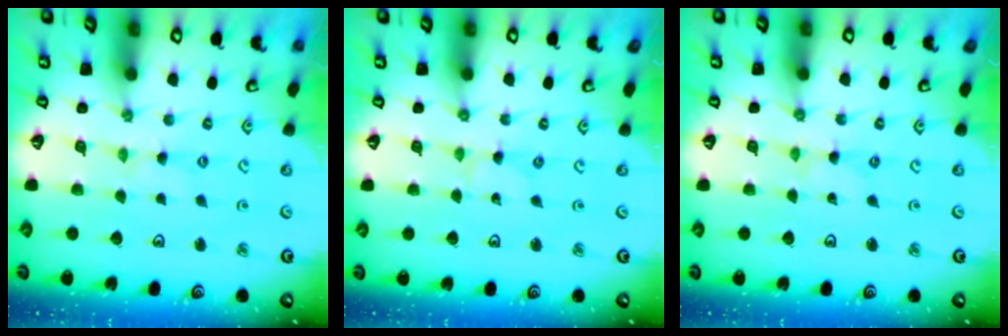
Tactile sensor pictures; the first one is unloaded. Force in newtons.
{"total": 0.0}
{"total": 0.0}